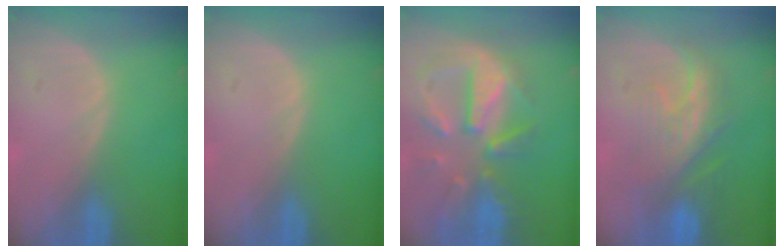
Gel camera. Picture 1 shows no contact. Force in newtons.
{"total": 0.0}
{"total": 11.3, "press": 9.9, "slide": 5.4}
{"total": 8.2, "press": 8.0, "slide": 2.0}